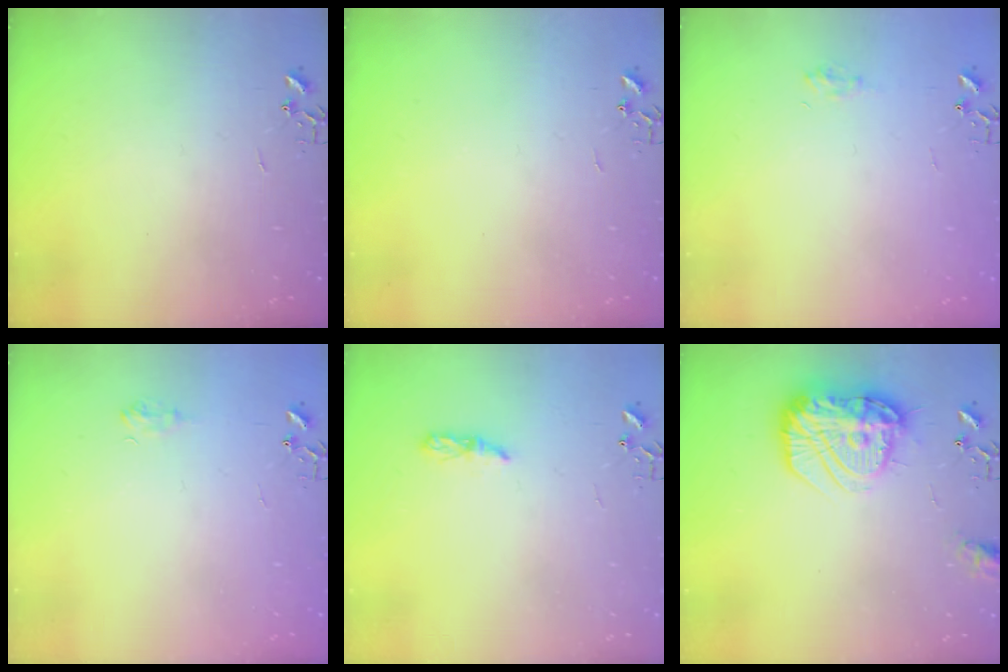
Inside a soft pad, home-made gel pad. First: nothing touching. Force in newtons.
{"total": 0.0}
{"total": 6.7, "press": 6.6, "slide": 0.7}
{"total": 6.0, "press": 5.9, "slide": 0.7}
{"total": 5.0, "press": 4.9, "slide": 0.5}
{"total": 19.3, "press": 19.2, "slide": 1.6}